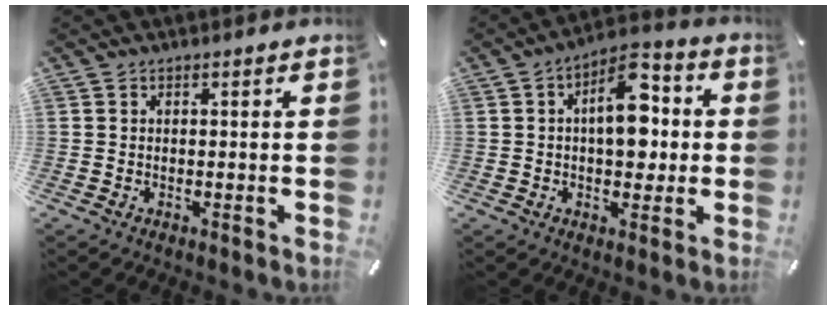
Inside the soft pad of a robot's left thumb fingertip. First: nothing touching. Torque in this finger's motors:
{"motor_torque": [0.40, 0.45, 0.79, 0.38, 0.15]}